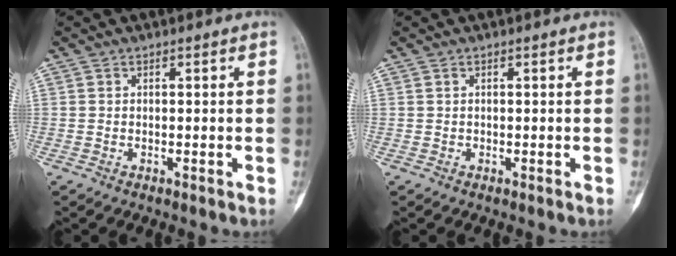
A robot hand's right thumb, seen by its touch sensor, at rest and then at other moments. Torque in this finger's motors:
{"motor_torque": [0.25, 0.08, 0.33, -0.11, 0.02]}